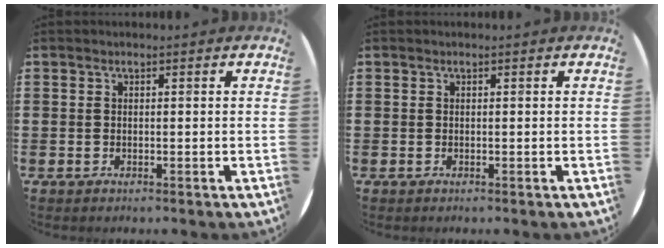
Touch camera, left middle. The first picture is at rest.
{"total": 0.0}